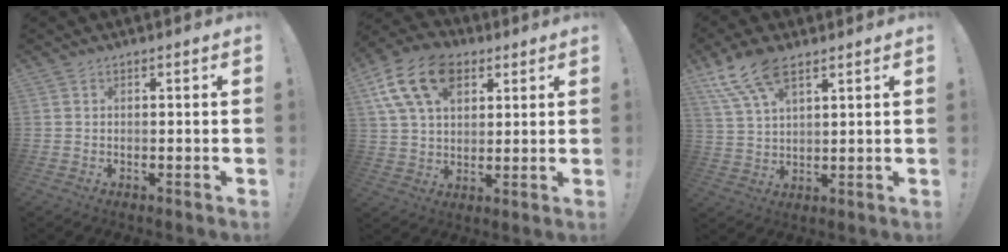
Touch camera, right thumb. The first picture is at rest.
{"total": 16.8, "force": [7.4, 11.2, 10.2], "torque": [-0.184, -0.025, 0.138]}
{"total": 10.7, "force": [7.1, 4.4, 6.7], "torque": [-0.126, -0.027, 0.137]}